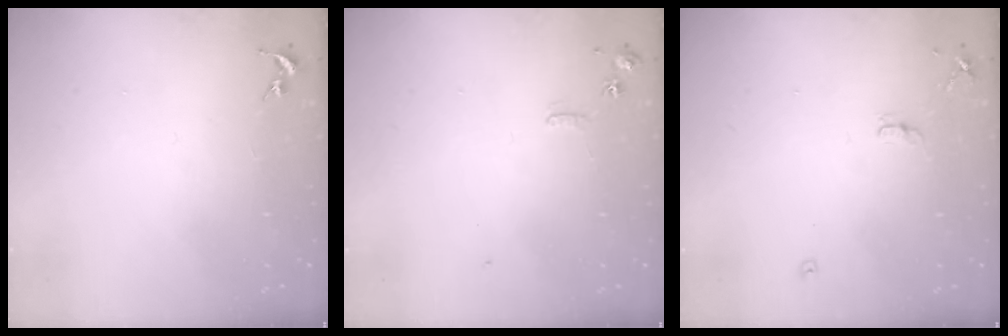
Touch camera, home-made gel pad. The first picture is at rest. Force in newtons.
{"total": 6.2, "press": 6.2, "slide": 0.8}
{"total": 7.2, "press": 7.2, "slide": 0.8}